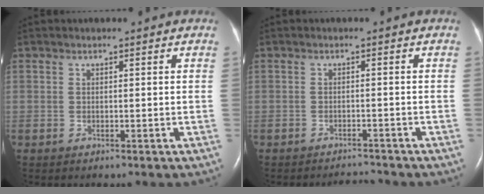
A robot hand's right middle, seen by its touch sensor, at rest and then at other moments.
{"total": 2.1, "force": [-2.1, -0.3, -0.5], "torque": [0.002, -0.012, -0.028]}